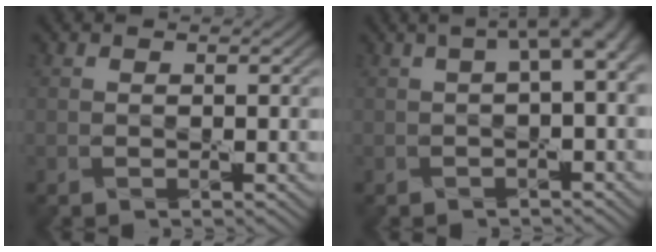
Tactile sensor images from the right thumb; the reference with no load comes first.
{"total": 4.8, "force": [0.9, 1.2, 4.6], "torque": [-0.062, 0.017, 0.013]}